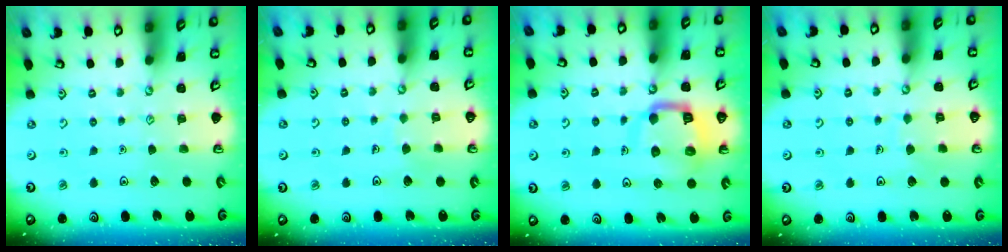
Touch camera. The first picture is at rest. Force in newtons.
{"total": 3.6, "press": 3.6, "slide": 0.2}
{"total": 11.8, "press": 11.7, "slide": 1.3}
{"total": 4.5, "press": 4.5, "slide": 0.3}